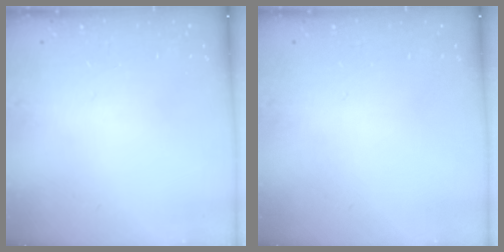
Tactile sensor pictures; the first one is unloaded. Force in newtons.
{"total": 0.0}